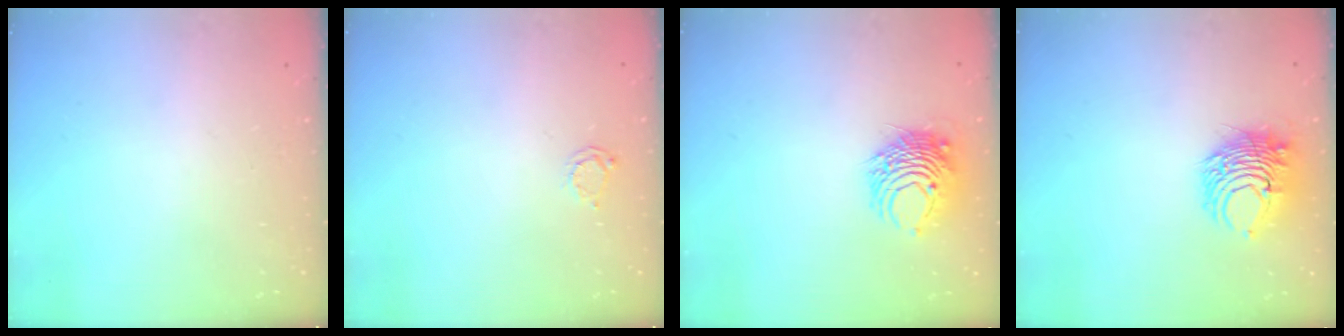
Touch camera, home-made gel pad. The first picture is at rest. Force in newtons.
{"total": 2.3, "press": 2.3, "slide": 0.3}
{"total": 8.2, "press": 8.2, "slide": 0.4}
{"total": 8.6, "press": 8.5, "slide": 1.1}